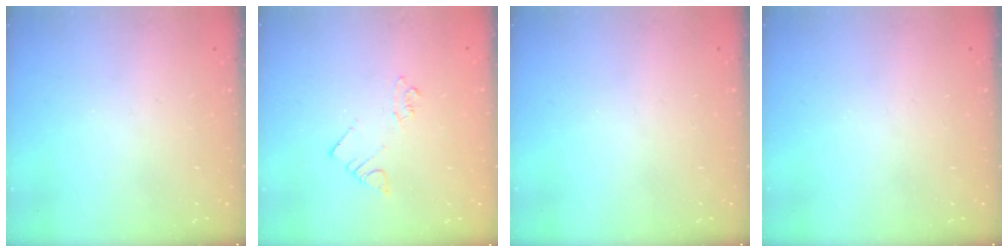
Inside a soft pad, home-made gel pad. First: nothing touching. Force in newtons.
{"total": 2.0, "press": 2.0, "slide": 0.2}
{"total": 0.0}
{"total": 0.0}